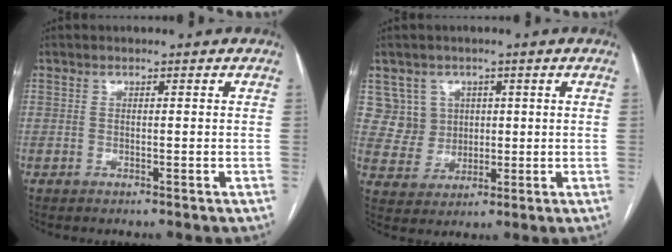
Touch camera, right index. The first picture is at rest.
{"total": 6.5, "force": [2.5, 6.0, 0.2], "torque": [-0.001, 0.020, 0.058]}